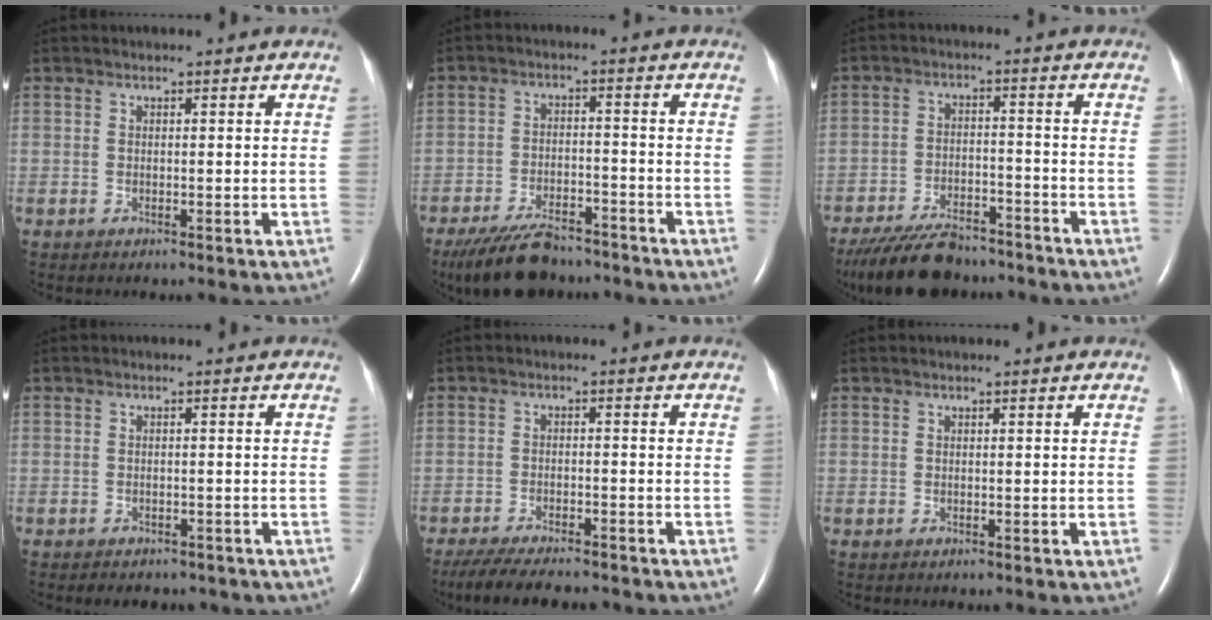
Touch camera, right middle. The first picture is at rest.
{"total": 11.0, "force": [-9.4, 3.3, 4.6], "torque": [-0.081, -0.012, -0.152]}
{"total": 12.7, "force": [-10.9, 3.8, 5.2], "torque": [-0.092, -0.008, -0.174]}
{"total": 6.5, "force": [-5.5, 2.9, 2.1], "torque": [-0.026, 0.006, -0.054]}
{"total": 11.1, "force": [-9.6, 2.2, 5.2], "torque": [-0.084, -0.016, -0.141]}
{"total": 0.0}